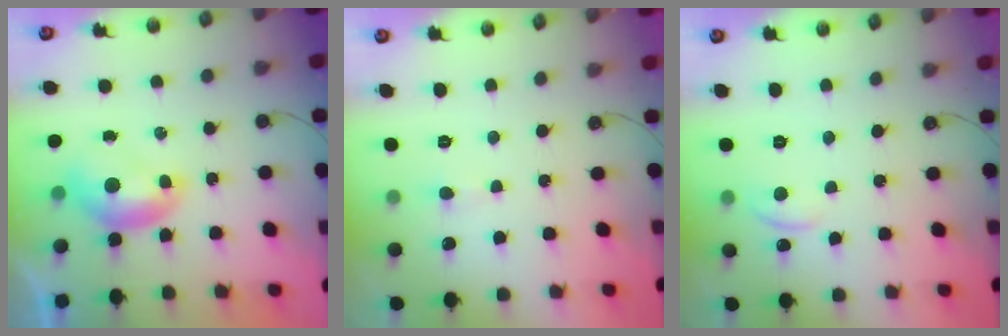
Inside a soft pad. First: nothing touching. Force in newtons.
{"total": 0.7, "press": 0.4, "slide": 0.5}
{"total": 0.5, "press": 0.0, "slide": 0.5}